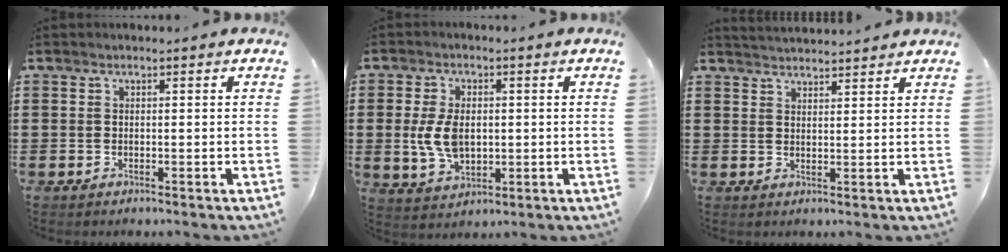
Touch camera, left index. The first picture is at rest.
{"total": 6.6, "force": [0.3, 4.0, 5.2], "torque": [-0.131, 0.000, 0.000]}
{"total": 2.4, "force": [2.4, -0.4, -0.1], "torque": [-0.004, -0.009, 0.045]}